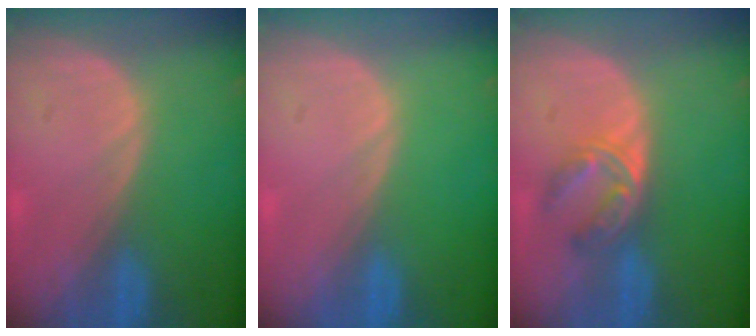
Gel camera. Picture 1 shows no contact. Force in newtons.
{"total": 0.0}
{"total": 5.7, "press": 4.7, "slide": 3.2}